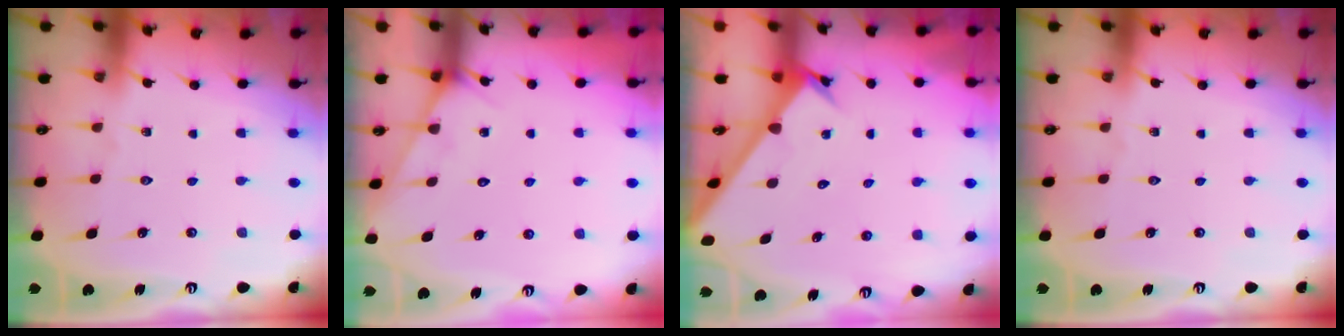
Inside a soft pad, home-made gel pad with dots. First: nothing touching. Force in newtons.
{"total": 4.1, "press": 4.1, "slide": 0.4}
{"total": 2.7, "press": 2.7, "slide": 0.3}
{"total": 0.0}